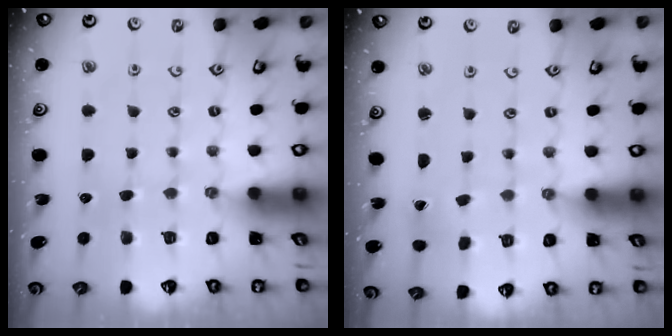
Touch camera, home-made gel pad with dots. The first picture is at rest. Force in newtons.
{"total": 2.8, "press": 2.8, "slide": 0.2}